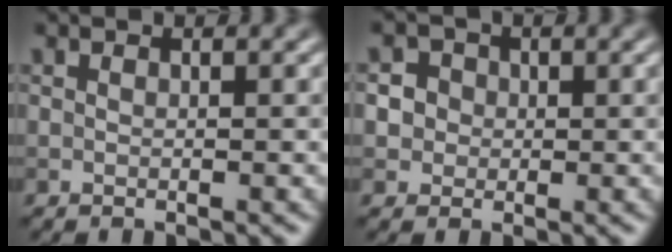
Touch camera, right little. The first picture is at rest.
{"total": 4.3, "force": [1.1, 3.9, 1.6], "torque": [-0.012, 0.025, 0.008]}